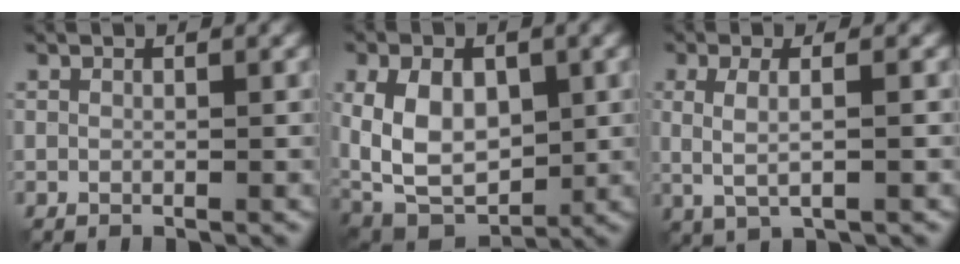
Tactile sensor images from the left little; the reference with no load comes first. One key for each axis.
{"total": 9.7, "fx": 0.6, "fy": 6.4, "fz": 7.3, "tx": -0.156, "ty": -0.004, "tz": 0.012}
{"total": 2.8, "fx": 0.2, "fy": 0.9, "fz": 2.7, "tx": -0.053, "ty": 0.000, "tz": 0.005}